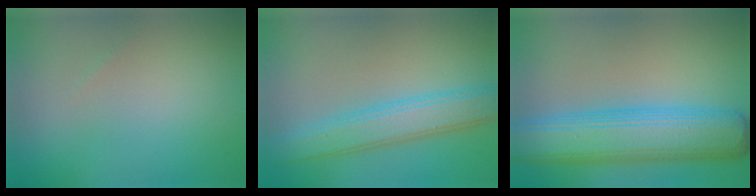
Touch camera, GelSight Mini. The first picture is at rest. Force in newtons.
{"total": 4.5, "press": 4.5, "slide": 0.1}
{"total": 9.6, "press": 9.6, "slide": 0.1}